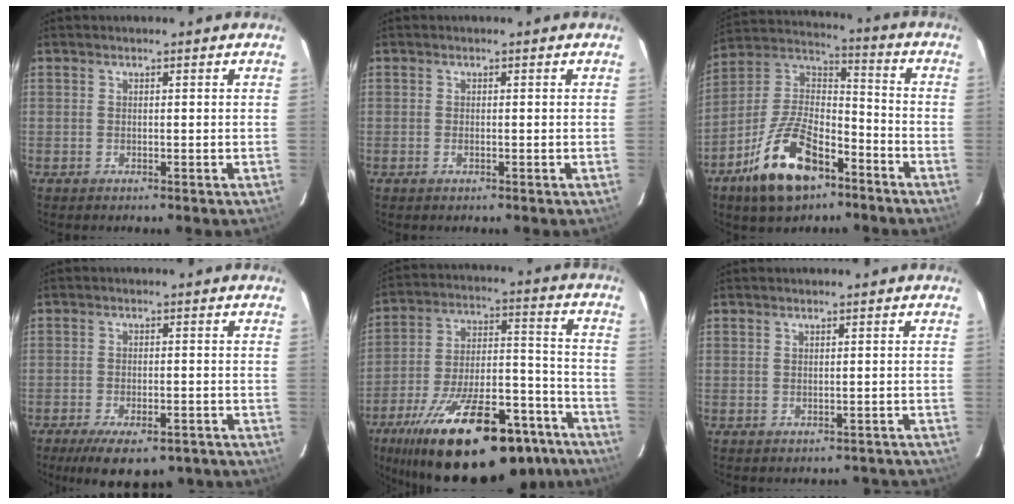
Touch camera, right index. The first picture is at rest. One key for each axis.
{"total": 0.7, "fx": -0.3, "fy": 0.4, "fz": 0.5, "tx": -0.010, "ty": -0.001, "tz": -0.005}
{"total": 17.9, "fx": -10.0, "fy": 8.6, "fz": 12.1, "tx": -0.250, "ty": 0.007, "tz": -0.174}
{"total": 12.4, "fx": -9.3, "fy": 4.6, "fz": 6.7, "tx": -0.133, "ty": -0.021, "tz": -0.131}
{"total": 33.6, "fx": -24.5, "fy": 12.0, "fz": 19.5, "tx": -0.325, "ty": -0.006, "tz": -0.346}
{"total": 2.5, "fx": -2.3, "fy": 1.0, "fz": 0.4, "tx": 0.008, "ty": 0.012, "tz": -0.018}